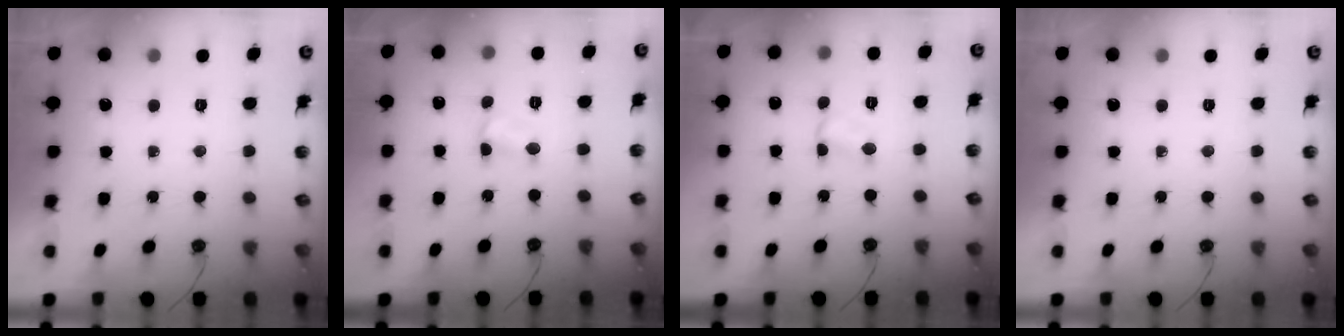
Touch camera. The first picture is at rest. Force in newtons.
{"total": 3.4, "press": 3.4, "slide": 0.5}
{"total": 2.9, "press": 2.9, "slide": 0.5}
{"total": 0.0}